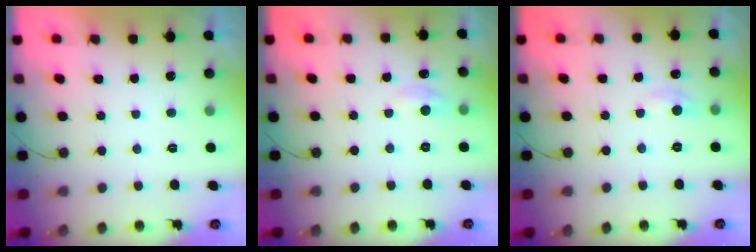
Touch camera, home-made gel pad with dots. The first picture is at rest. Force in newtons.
{"total": 3.9, "press": 3.8, "slide": 0.5}
{"total": 3.7, "press": 3.6, "slide": 0.6}